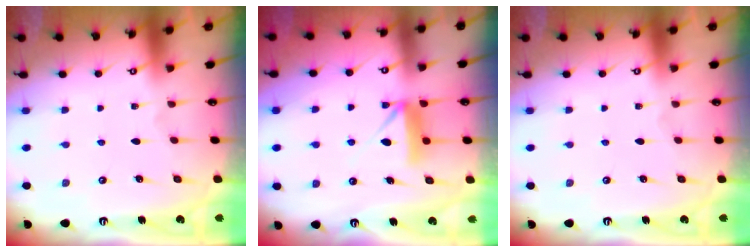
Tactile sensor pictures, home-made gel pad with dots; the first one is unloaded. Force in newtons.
{"total": 8.7, "press": 8.7, "slide": 0.7}
{"total": 0.0}